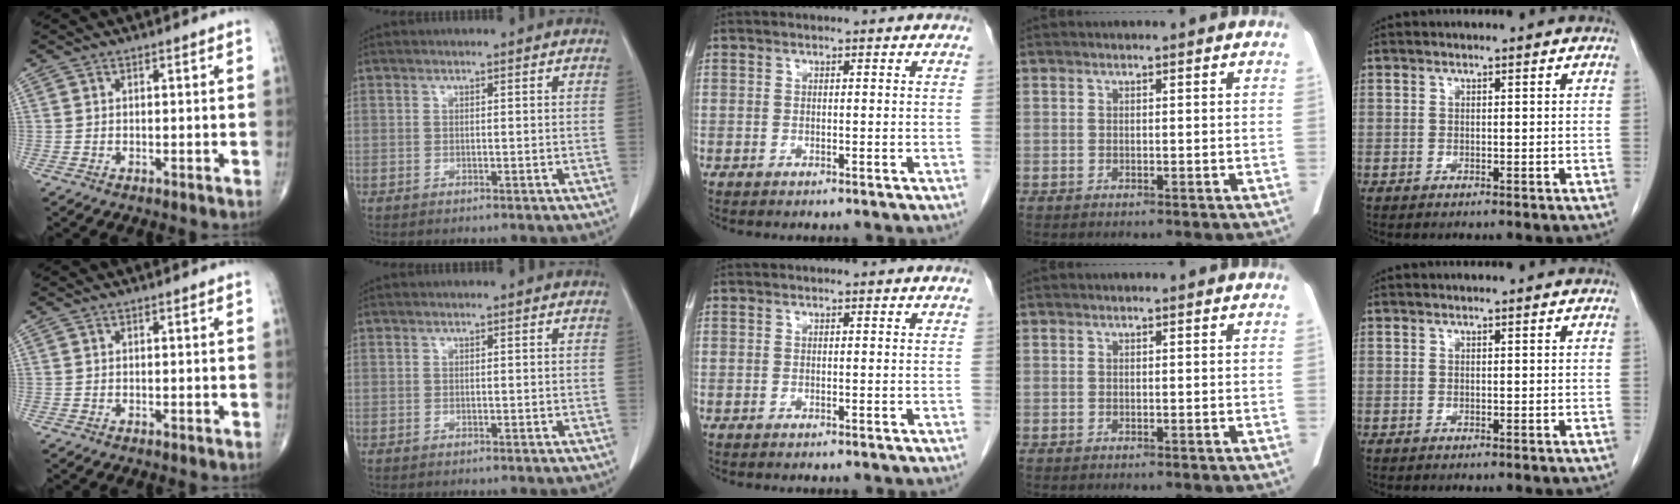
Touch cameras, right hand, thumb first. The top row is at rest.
{}